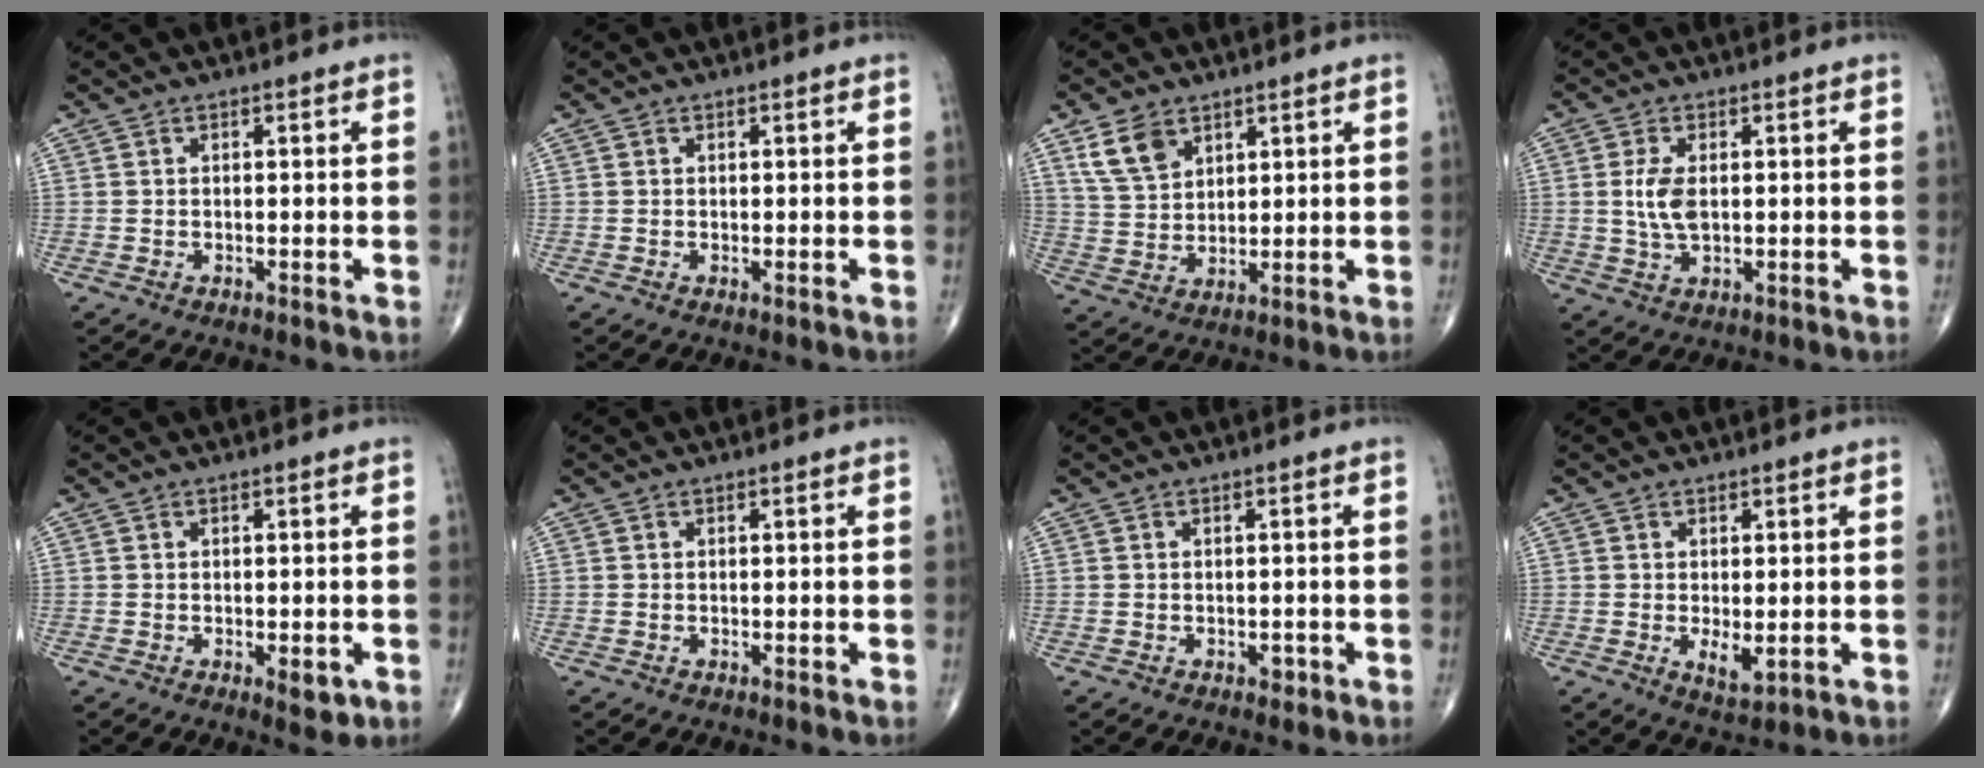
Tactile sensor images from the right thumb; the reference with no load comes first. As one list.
[{"total": 0.0}, {"total": 7.3, "force": [4.3, 4.5, 3.7], "torque": [-0.058, -0.019, 0.092]}, {"total": 5.1, "force": [0.5, 2.6, 4.4], "torque": [-0.096, -0.005, 0.012]}, {"total": 2.9, "force": [-0.8, 1.4, 2.4], "torque": [-0.022, -0.005, -0.004]}, {"total": 0.0}, {"total": 1.0, "force": [-0.3, 0.7, 0.6], "torque": [-0.003, 0.000, -0.003]}, {"total": 3.4, "force": [-0.3, 1.6, 3.0], "torque": [-0.043, -0.011, 0.004]}]